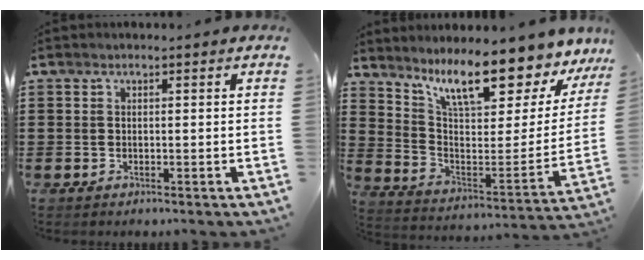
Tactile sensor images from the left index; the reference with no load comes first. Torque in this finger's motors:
{"motor_torque": [2.14, 0.00, 1.05, 0.21]}